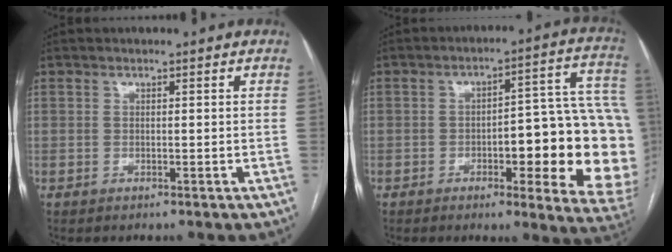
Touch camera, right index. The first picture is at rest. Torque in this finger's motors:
{"motor_torque": [1.18, 0.26, 0.66, 0.12]}